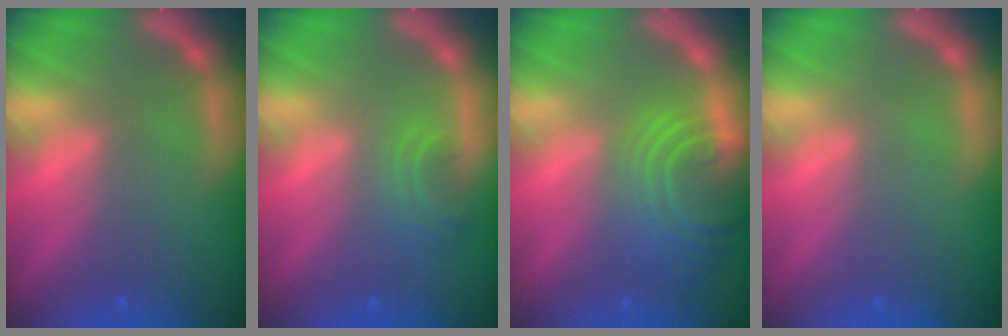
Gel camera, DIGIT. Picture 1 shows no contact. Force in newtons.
{"total": 2.4}
{"total": 8.1}
{"total": 0.0}